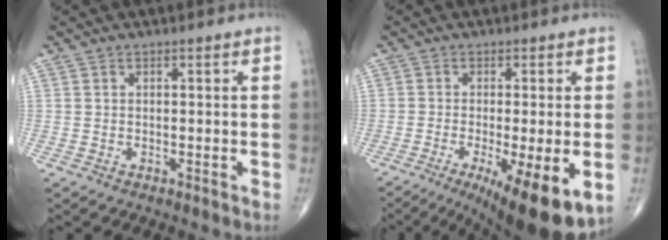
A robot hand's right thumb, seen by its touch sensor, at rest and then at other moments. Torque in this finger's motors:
{"motor_torque": [0.19, 0.76, 0.25, -0.29, 0.11]}